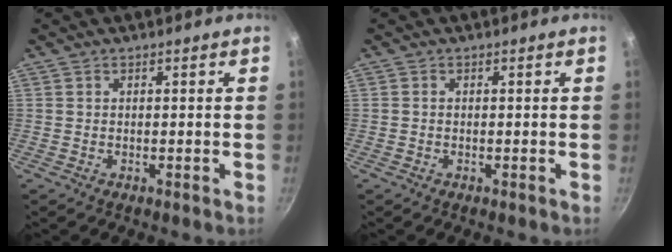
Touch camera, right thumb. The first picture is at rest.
{"total": 0.0}